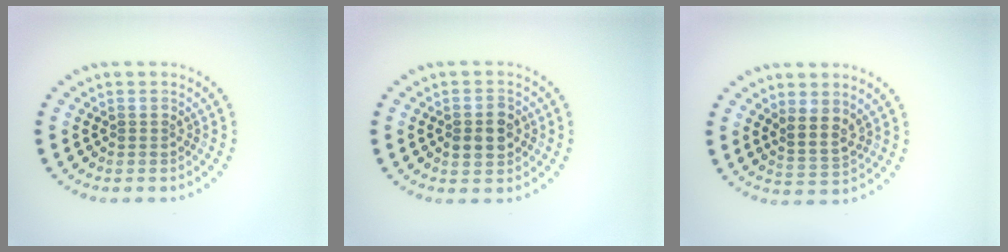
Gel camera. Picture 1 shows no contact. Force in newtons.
{"total": 3.0, "press": 3.0, "slide": 0.1}
{"total": 2.4, "press": 1.9, "slide": 1.4}